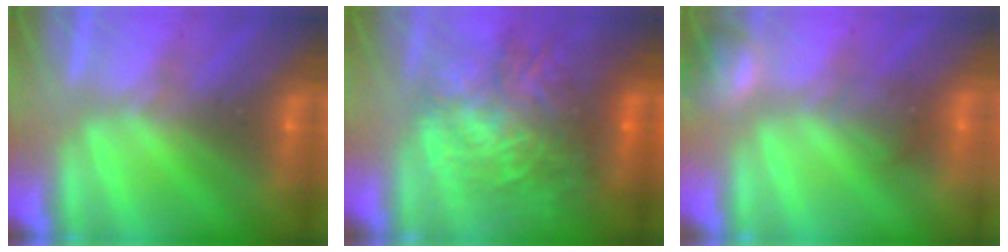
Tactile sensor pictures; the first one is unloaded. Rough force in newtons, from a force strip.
{"total": 7.2}
{"total": 2.6}